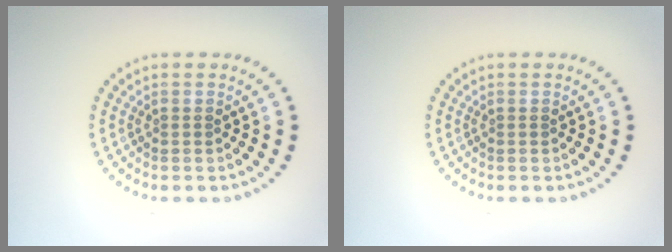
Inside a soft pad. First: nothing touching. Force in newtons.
{"total": 0.0}